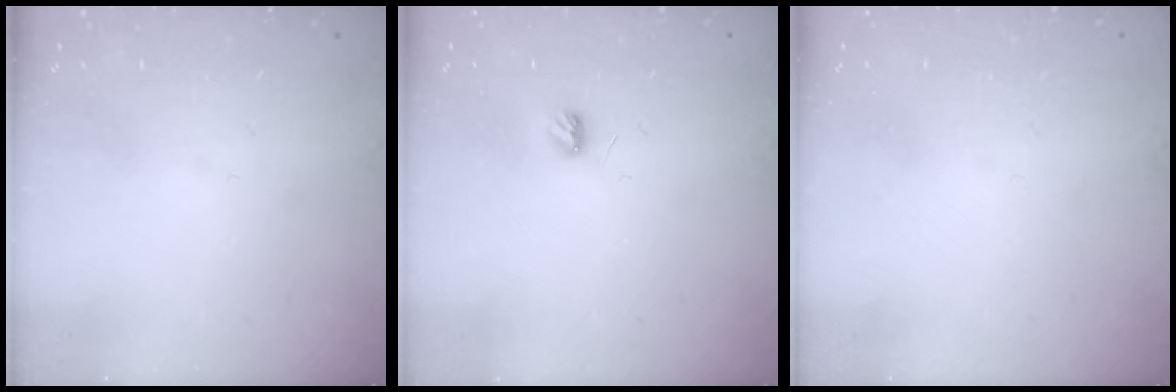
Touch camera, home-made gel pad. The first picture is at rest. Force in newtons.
{"total": 3.8, "press": 3.7, "slide": 0.5}
{"total": 0.7, "press": 0.7, "slide": 0.1}